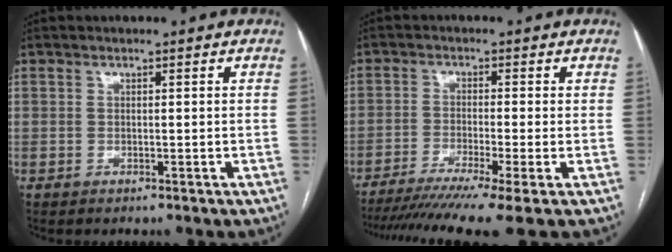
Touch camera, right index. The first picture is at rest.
{"total": 11.9, "force": [-8.9, -1.2, 7.9], "torque": [-0.123, -0.024, -0.138]}